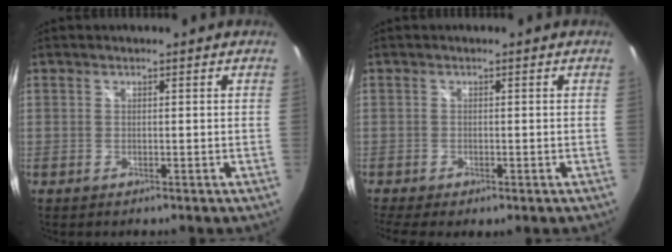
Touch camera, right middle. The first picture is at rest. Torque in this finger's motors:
{"motor_torque": [1.10, -1.04, 0.21, 0.09]}